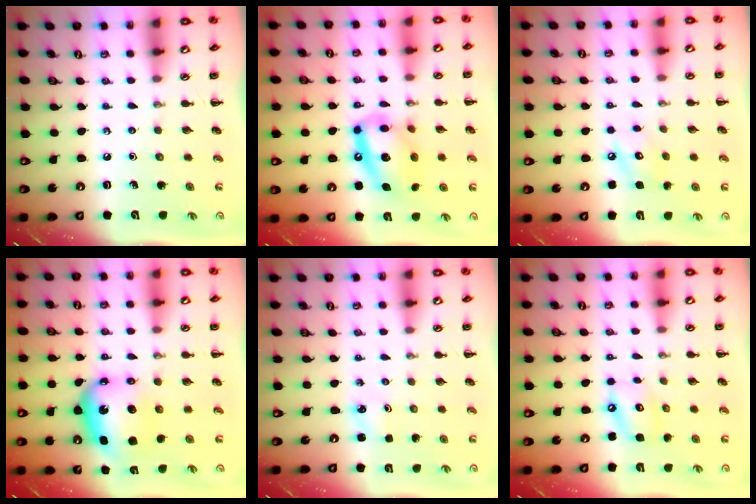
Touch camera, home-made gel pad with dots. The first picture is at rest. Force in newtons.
{"total": 16.9, "press": 16.6, "slide": 2.9}
{"total": 7.2, "press": 7.2, "slide": 0.6}
{"total": 8.1, "press": 7.9, "slide": 1.8}
{"total": 1.8, "press": 1.7, "slide": 0.5}
{"total": 8.7, "press": 8.6, "slide": 1.3}